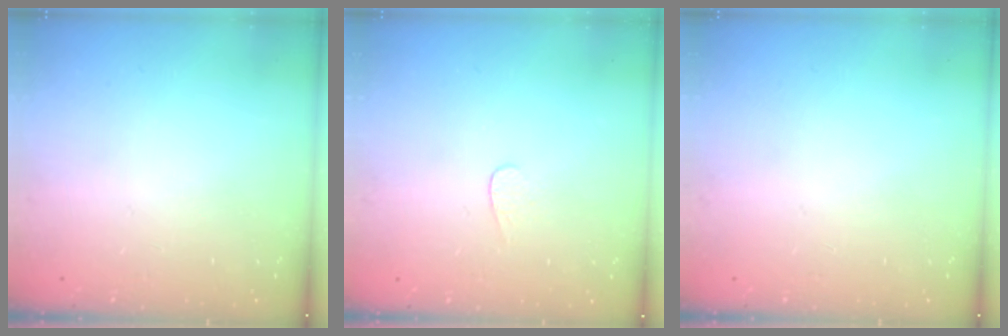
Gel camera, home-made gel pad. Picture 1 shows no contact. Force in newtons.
{"total": 3.1, "press": 3.0, "slide": 0.3}
{"total": 0.0}